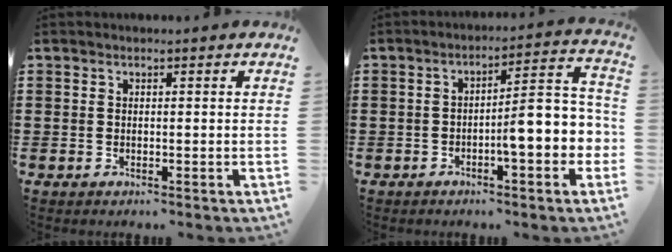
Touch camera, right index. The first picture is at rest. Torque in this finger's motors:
{"motor_torque": [2.14, 0.00, 0.71, 0.13]}